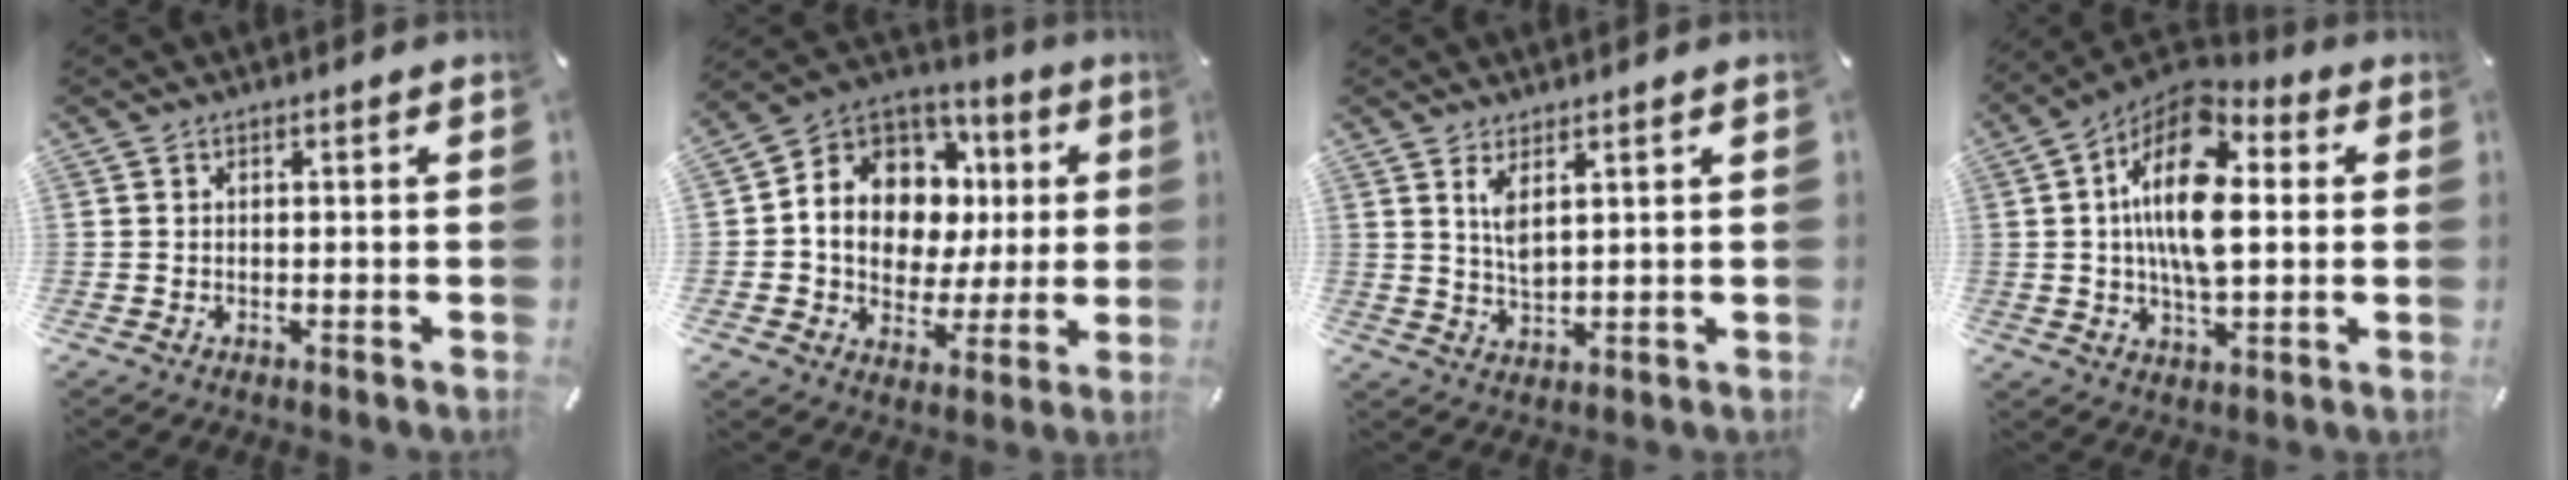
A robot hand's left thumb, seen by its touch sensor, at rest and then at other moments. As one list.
[{"total": 12.2, "force": [2.0, 10.7, 5.6], "torque": [-0.110, -0.029, 0.040]}, {"total": 4.7, "force": [2.5, 1.8, 3.5], "torque": [-0.069, -0.009, 0.043]}, {"total": 17.4, "force": [2.6, 9.5, 14.4], "torque": [-0.285, -0.009, 0.039]}]